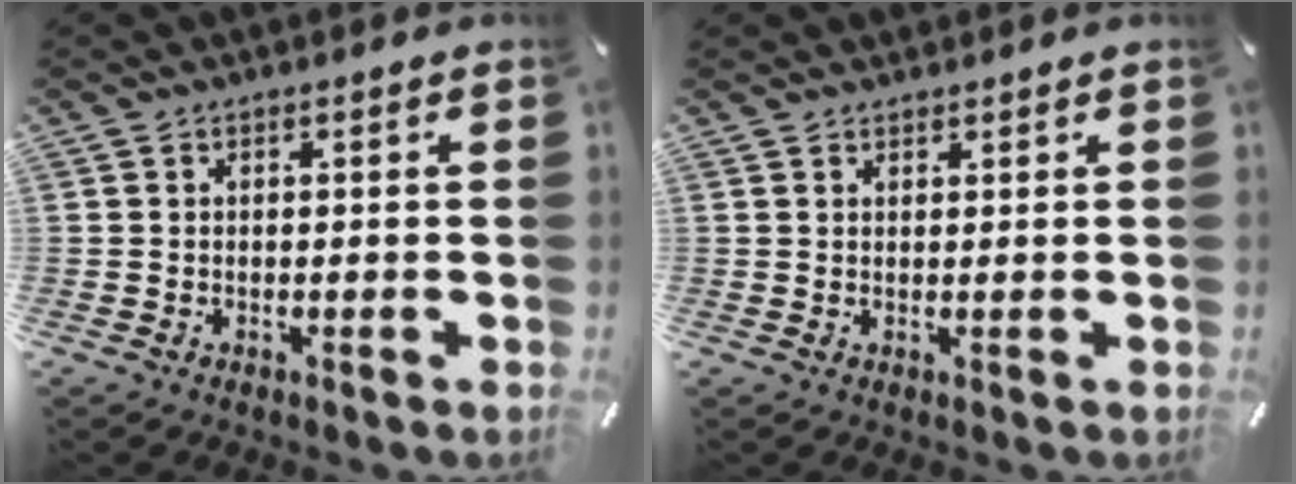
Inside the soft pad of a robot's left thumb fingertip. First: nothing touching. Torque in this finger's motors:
{"motor_torque": [-0.62, -0.10, 0.07, 0.01, -0.04]}